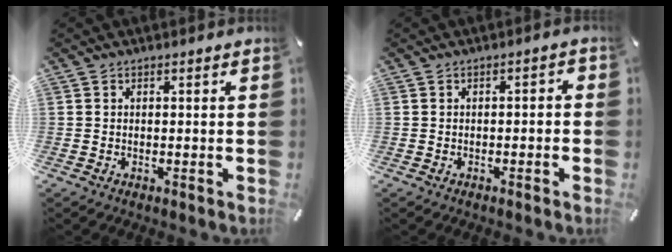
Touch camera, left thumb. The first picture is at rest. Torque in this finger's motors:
{"motor_torque": [0.00, 0.08, 0.04, 0.16, 0.05]}